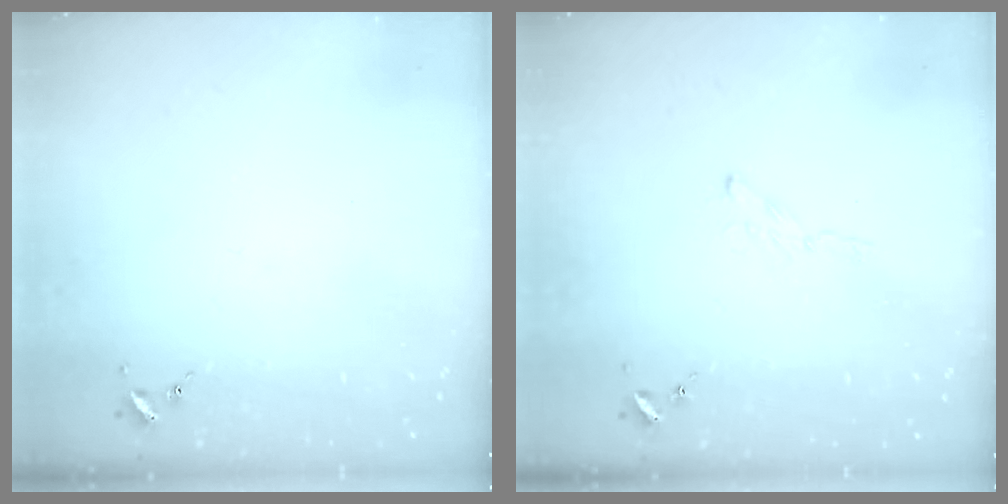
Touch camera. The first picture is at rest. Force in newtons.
{"total": 2.4, "press": 2.4, "slide": 0.2}